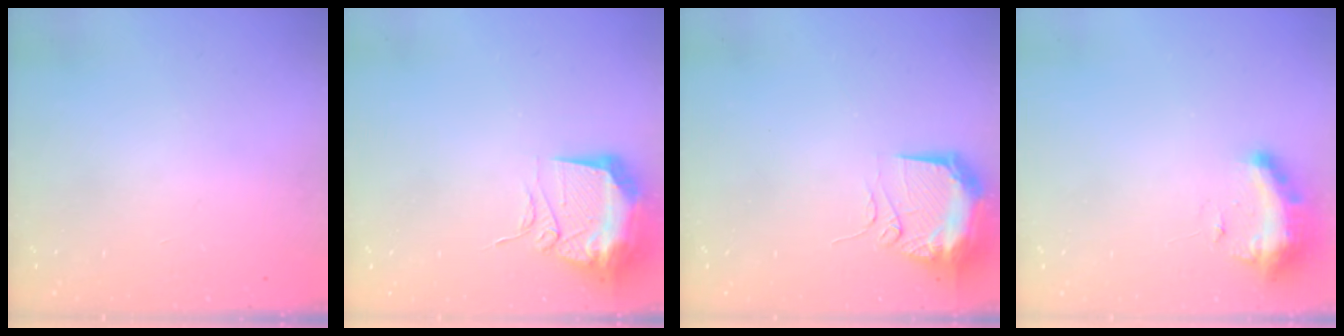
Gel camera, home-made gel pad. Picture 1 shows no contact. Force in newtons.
{"total": 12.6, "press": 12.5, "slide": 1.2}
{"total": 14.7, "press": 10.7, "slide": 10.1}
{"total": 9.8, "press": 9.8, "slide": 0.5}